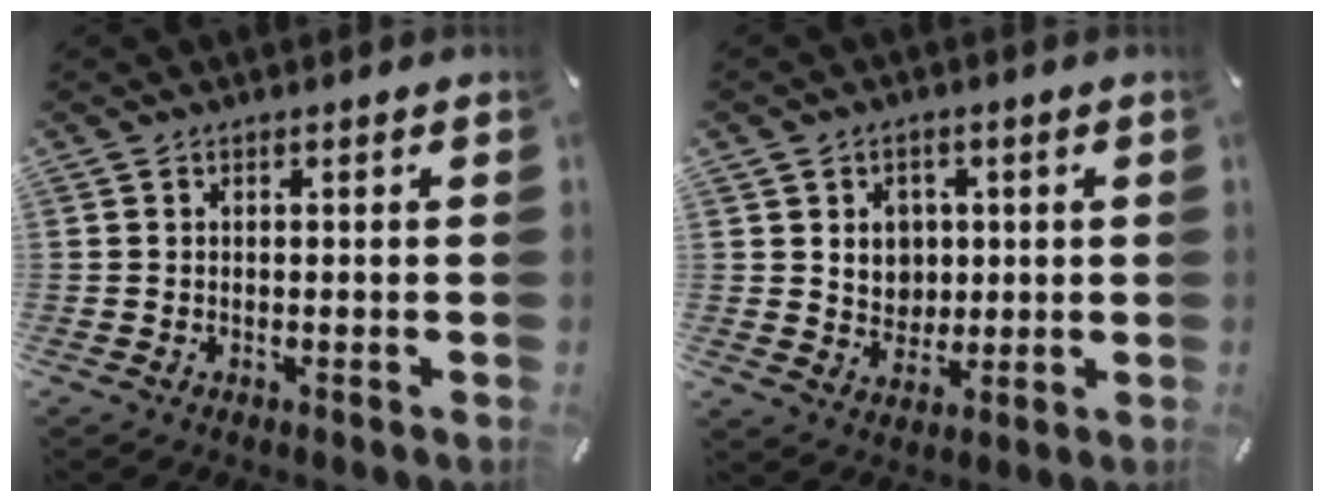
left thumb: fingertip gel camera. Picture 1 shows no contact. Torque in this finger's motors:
{"motor_torque": [1.16, 1.07, 0.28, -0.34, 0.01]}